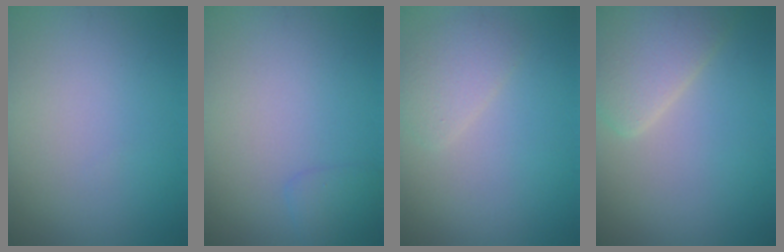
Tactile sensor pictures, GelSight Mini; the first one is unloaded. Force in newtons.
{"total": 1.3, "press": 1.3, "slide": 0.1}
{"total": 2.1, "press": 2.1, "slide": 0.1}
{"total": 4.5, "press": 4.5, "slide": 0.2}